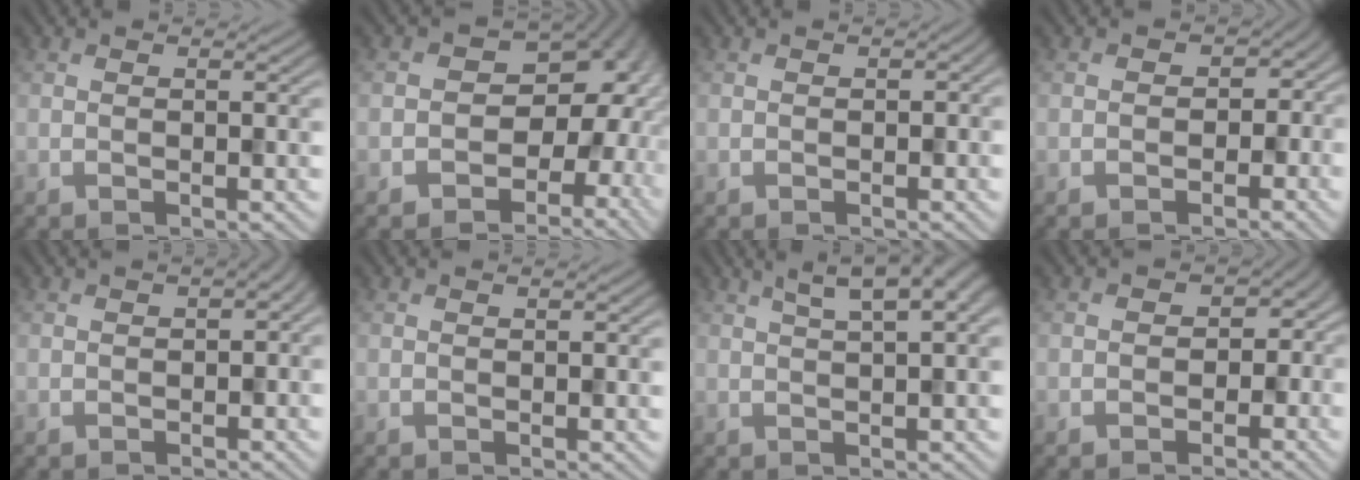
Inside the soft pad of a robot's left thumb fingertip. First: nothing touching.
{"total": 13.2, "force": [-1.5, 10.5, 8.0], "torque": [-0.071, -0.019, -0.032]}
{"total": 0.7, "force": [-0.2, 0.6, 0.3], "torque": [-0.004, -0.004, -0.004]}
{"total": 2.6, "force": [-0.9, 2.3, 0.9], "torque": [0.000, -0.001, -0.016]}
{"total": 2.6, "force": [-0.2, 1.5, 2.1], "torque": [-0.028, -0.002, -0.003]}
{"total": 0.0}
{"total": 7.3, "force": [4.0, 1.7, 5.9], "torque": [-0.077, 0.028, 0.045]}
{"total": 3.2, "force": [-1.0, 2.8, 1.2], "torque": [0.000, -0.002, -0.019]}